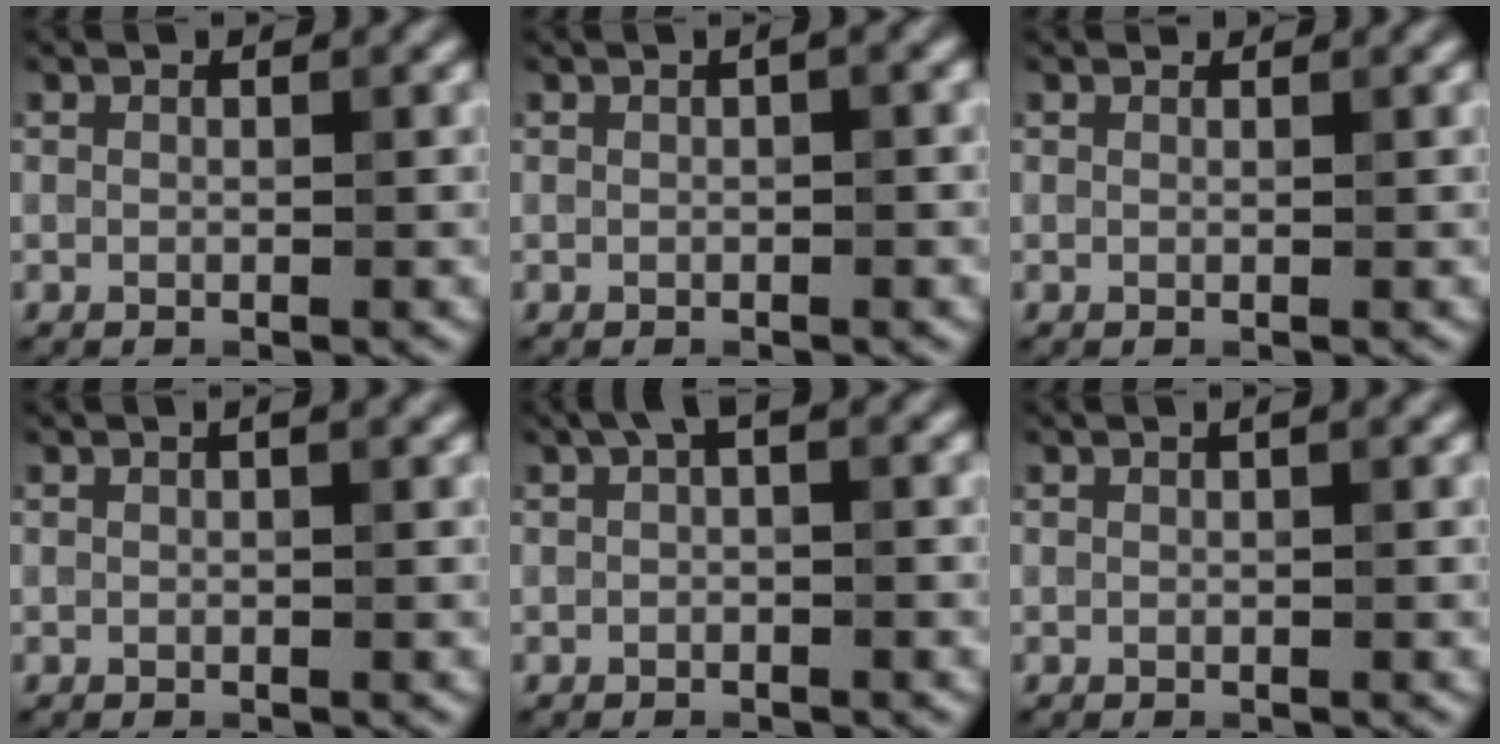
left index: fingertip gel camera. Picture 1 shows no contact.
{"total": 0.8, "force": [0.2, 0.1, 0.8], "torque": [-0.012, 0.005, 0.003]}
{"total": 0.7, "force": [0.7, 0.1, 0.1], "torque": [-0.005, -0.002, 0.009]}
{"total": 0.7, "force": [0.3, 0.0, 0.6], "torque": [-0.010, 0.006, 0.004]}
{"total": 1.5, "force": [0.3, 0.5, 1.4], "torque": [-0.022, 0.007, 0.004]}
{"total": 0.7, "force": [0.3, 0.1, 0.6], "torque": [-0.006, 0.007, 0.002]}